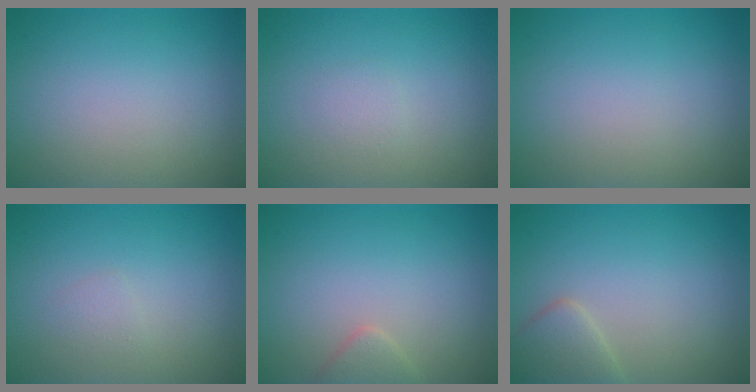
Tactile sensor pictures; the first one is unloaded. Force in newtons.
{"total": 0.7, "press": 0.7, "slide": 0.0}
{"total": 0.0}
{"total": 0.8, "press": 0.8, "slide": 0.0}
{"total": 1.5, "press": 1.5, "slide": 0.1}
{"total": 2.6, "press": 2.6, "slide": 0.1}